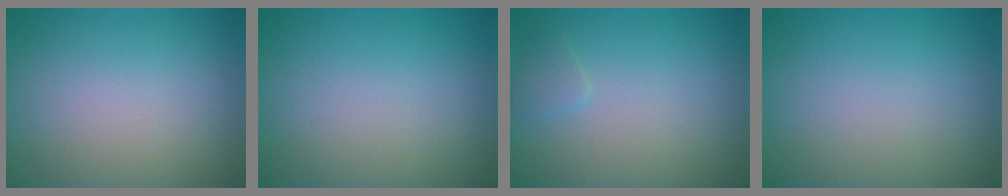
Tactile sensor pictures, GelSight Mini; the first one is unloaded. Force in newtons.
{"total": 0.0}
{"total": 1.0, "press": 0.9, "slide": 0.1}
{"total": 0.0}